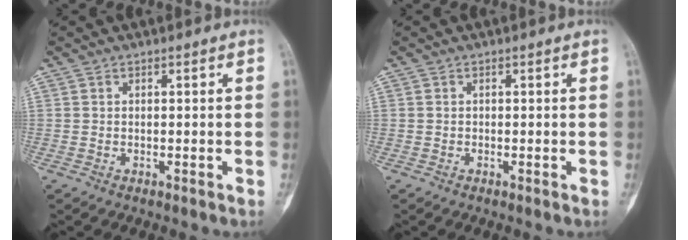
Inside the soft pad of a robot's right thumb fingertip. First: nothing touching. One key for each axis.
{"total": 0.0}